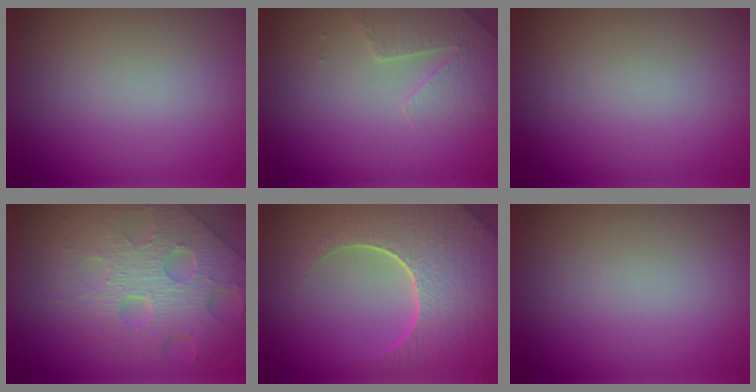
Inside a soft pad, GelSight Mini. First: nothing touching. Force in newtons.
{"total": 2.8, "press": 2.7, "slide": 0.7}
{"total": 0.0}
{"total": 8.2, "press": 5.5, "slide": 6.0}
{"total": 9.4, "press": 6.7, "slide": 6.6}
{"total": 0.0}